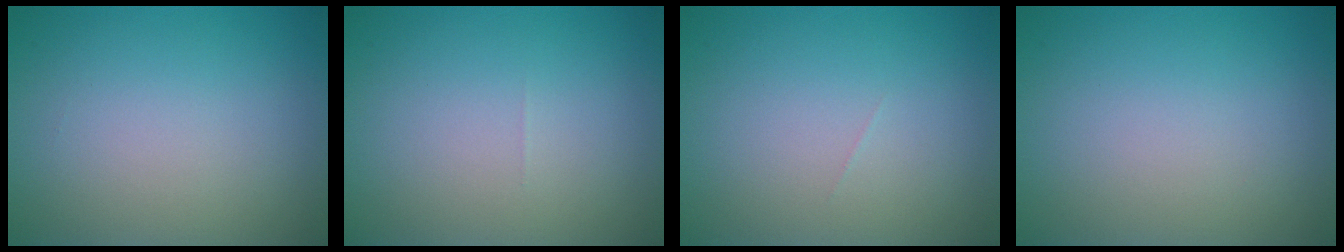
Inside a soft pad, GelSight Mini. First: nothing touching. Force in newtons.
{"total": 0.0}
{"total": 0.0}
{"total": 0.0}